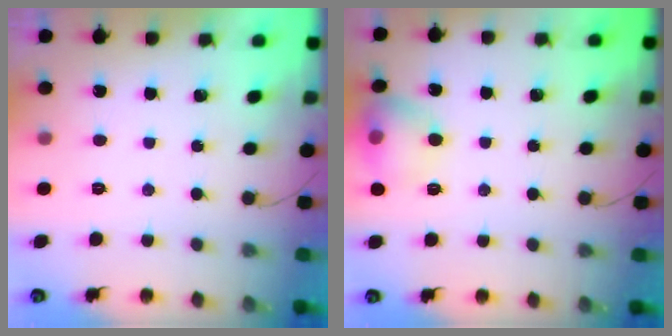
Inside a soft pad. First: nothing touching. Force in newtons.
{"total": 10.4, "press": 10.3, "slide": 1.4}